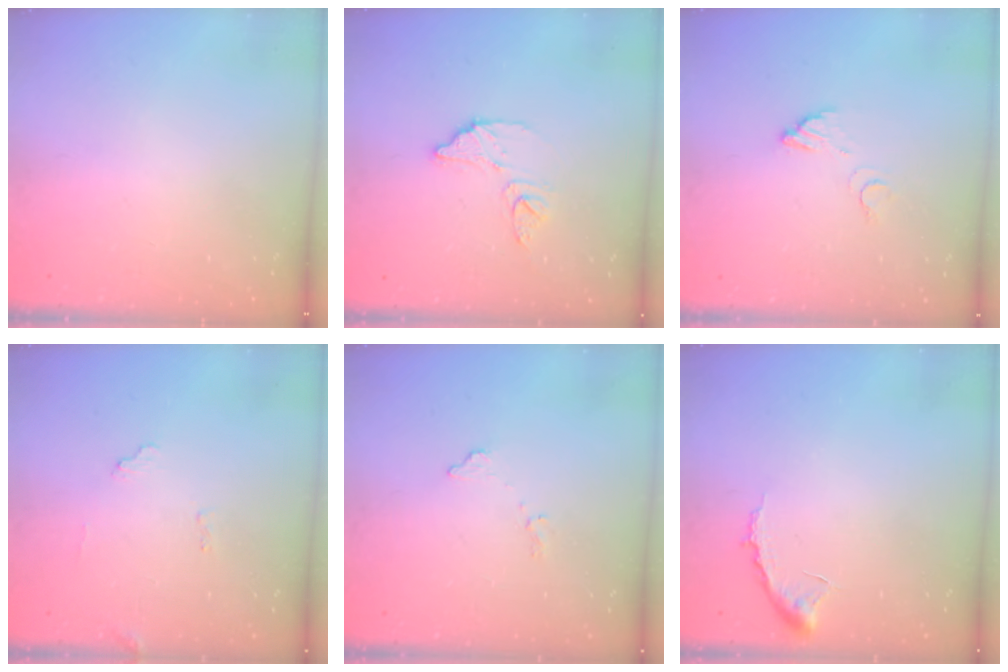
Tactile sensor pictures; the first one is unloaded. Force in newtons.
{"total": 10.7, "press": 10.6, "slide": 0.7}
{"total": 3.5, "press": 3.4, "slide": 0.2}
{"total": 8.5, "press": 8.4, "slide": 0.5}
{"total": 7.7, "press": 7.6, "slide": 0.3}
{"total": 6.9, "press": 6.9, "slide": 0.6}